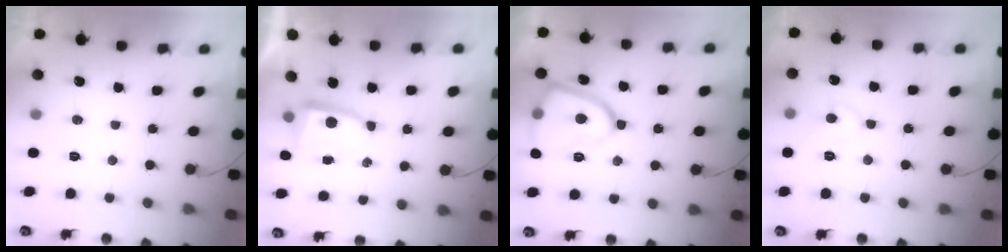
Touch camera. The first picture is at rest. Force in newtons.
{"total": 5.2, "press": 5.1, "slide": 0.6}
{"total": 15.8, "press": 15.7, "slide": 1.3}
{"total": 5.8, "press": 5.8, "slide": 0.5}